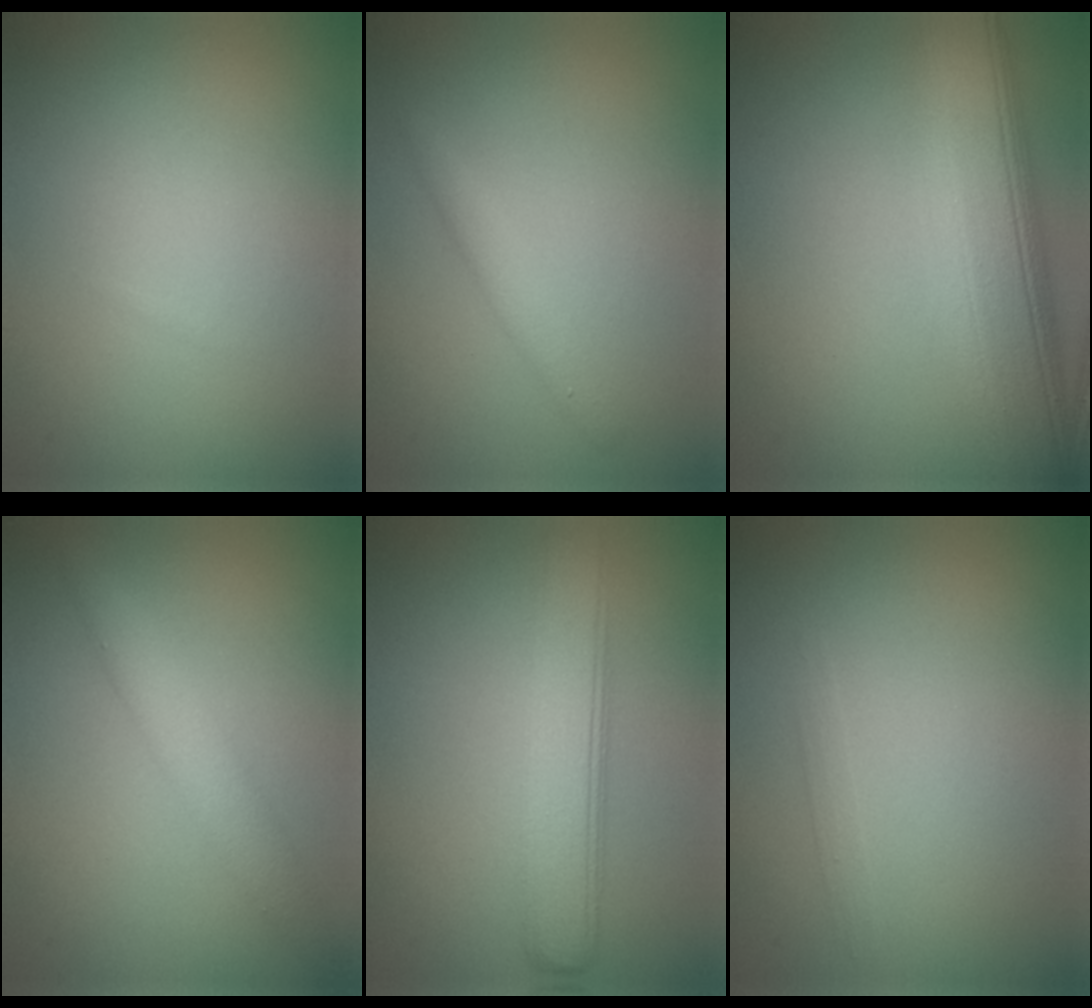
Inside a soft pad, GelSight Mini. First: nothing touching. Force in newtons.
{"total": 1.6, "press": 1.6, "slide": 0.1}
{"total": 10.4, "press": 10.4, "slide": 0.6}
{"total": 3.2, "press": 3.2, "slide": 0.1}
{"total": 5.0, "press": 5.0, "slide": 0.1}
{"total": 0.7, "press": 0.7, "slide": 0.1}